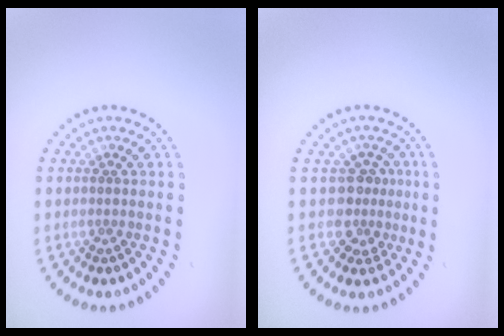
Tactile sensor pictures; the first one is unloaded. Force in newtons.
{"total": 2.6, "press": 1.9, "slide": 1.8}